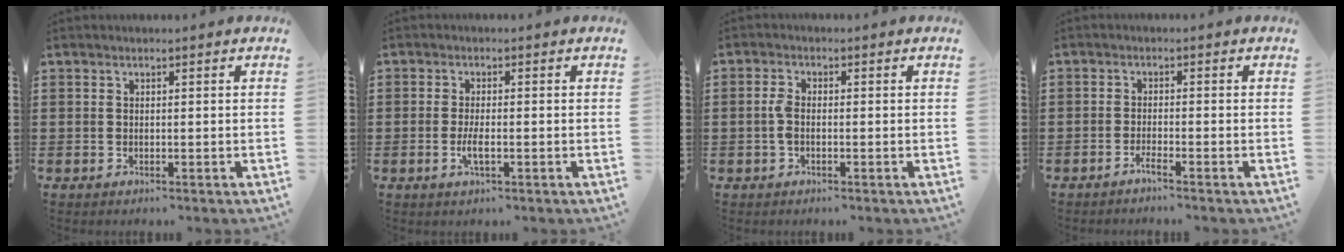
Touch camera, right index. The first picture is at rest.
{"total": 2.6, "force": [-1.0, 0.6, 2.4], "torque": [-0.048, -0.005, -0.019]}
{"total": 2.6, "force": [-0.4, 1.1, 2.2], "torque": [-0.059, -0.004, -0.012]}
{"total": 1.6, "force": [-1.4, -0.2, 0.8], "torque": [-0.015, -0.002, -0.026]}